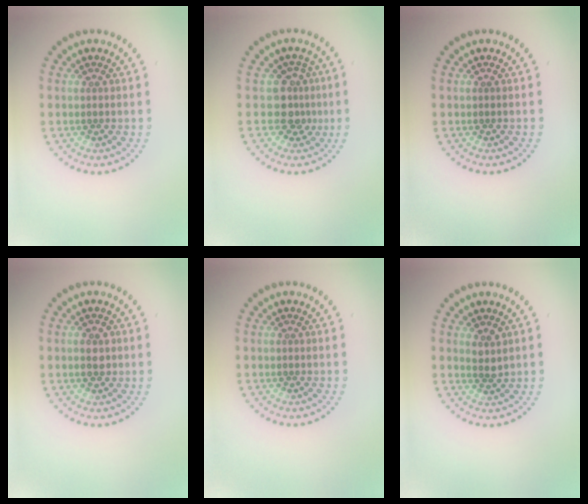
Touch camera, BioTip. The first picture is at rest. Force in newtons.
{"total": 2.5, "press": 1.9, "slide": 1.6}
{"total": 0.0}
{"total": 1.7, "press": 1.7, "slide": 0.2}
{"total": 0.0}
{"total": 1.4, "press": 1.2, "slide": 0.7}